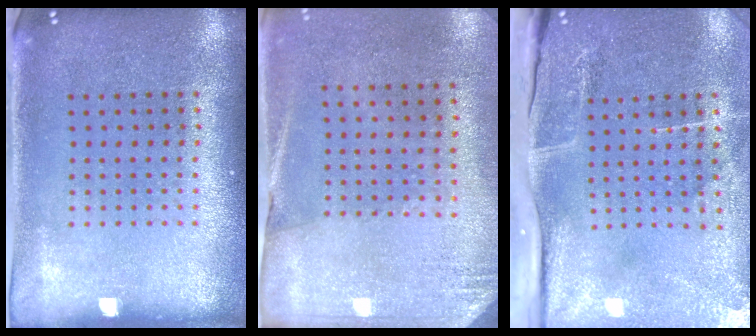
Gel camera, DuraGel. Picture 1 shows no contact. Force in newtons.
{"total": 2.6, "press": 2.3, "slide": 1.2}
{"total": 4.9, "press": 3.9, "slide": 3.0}